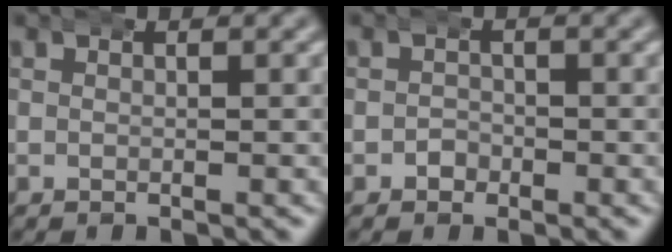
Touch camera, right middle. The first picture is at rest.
{"total": 0.9, "force": [-0.5, 0.8, -0.2], "torque": [0.005, 0.002, -0.017]}